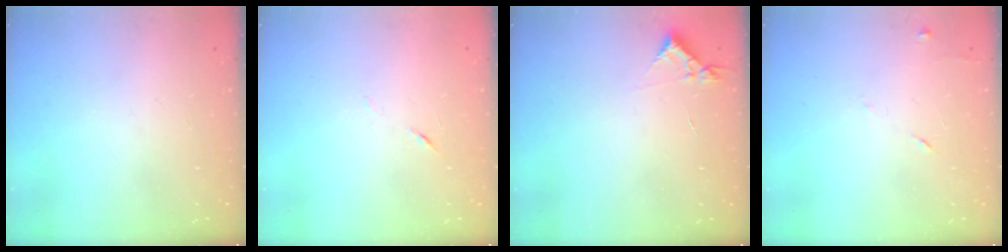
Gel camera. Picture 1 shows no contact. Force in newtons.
{"total": 4.0, "press": 3.9, "slide": 0.8}
{"total": 4.1, "press": 4.1, "slide": 0.5}
{"total": 5.2, "press": 5.1, "slide": 0.6}